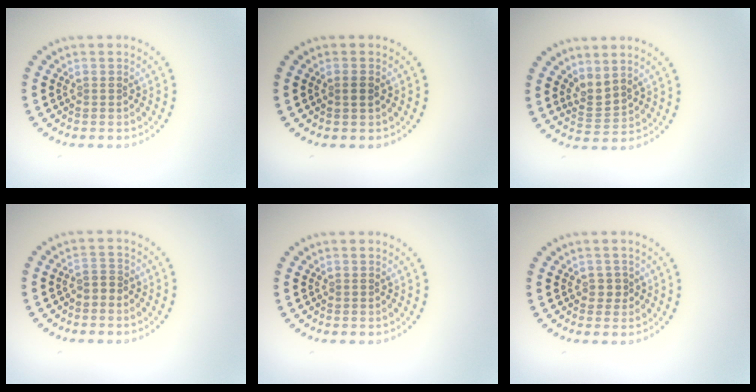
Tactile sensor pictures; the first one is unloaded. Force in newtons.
{"total": 0.8, "press": 0.8, "slide": 0.2}
{"total": 2.3, "press": 1.6, "slide": 1.6}
{"total": 1.1, "press": 0.9, "slide": 0.6}
{"total": 0.0}
{"total": 1.0, "press": 0.9, "slide": 0.5}